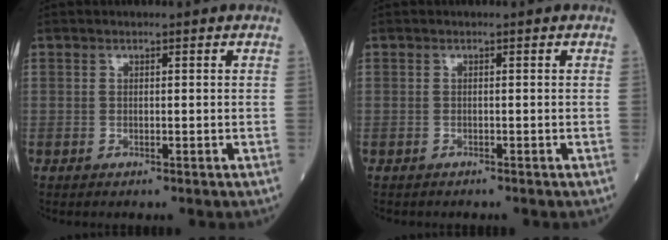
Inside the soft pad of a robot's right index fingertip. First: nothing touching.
{"total": 0.7, "force": [-0.6, 0.3, 0.1], "torque": [-0.008, 0.001, -0.009]}